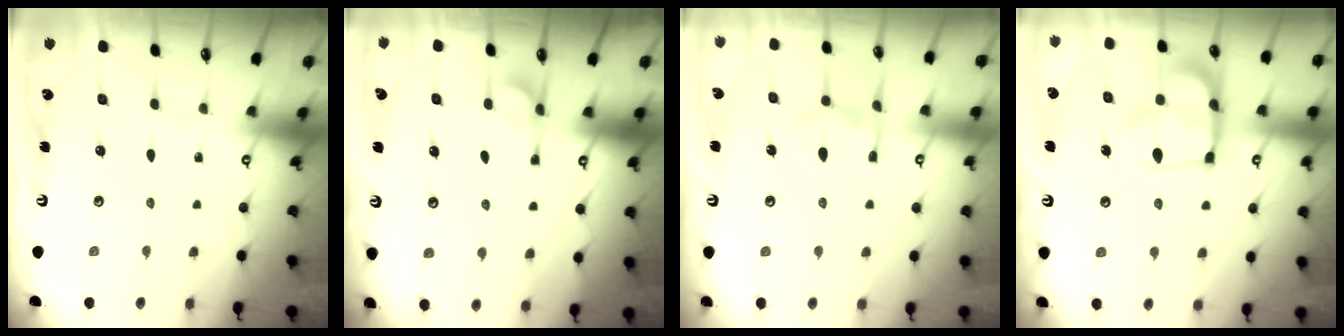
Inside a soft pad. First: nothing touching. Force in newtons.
{"total": 3.3, "press": 3.3, "slide": 0.5}
{"total": 11.1, "press": 11.0, "slide": 1.3}
{"total": 14.0, "press": 13.9, "slide": 1.7}